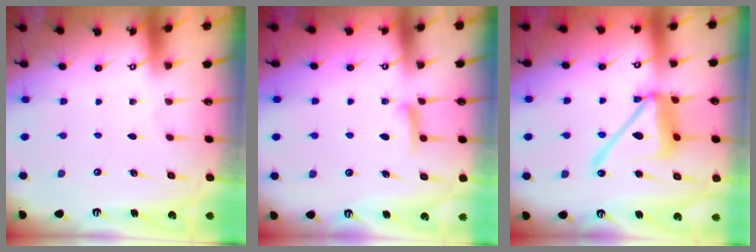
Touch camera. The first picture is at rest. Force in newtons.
{"total": 6.5, "press": 6.4, "slide": 0.9}
{"total": 14.6, "press": 14.5, "slide": 1.8}